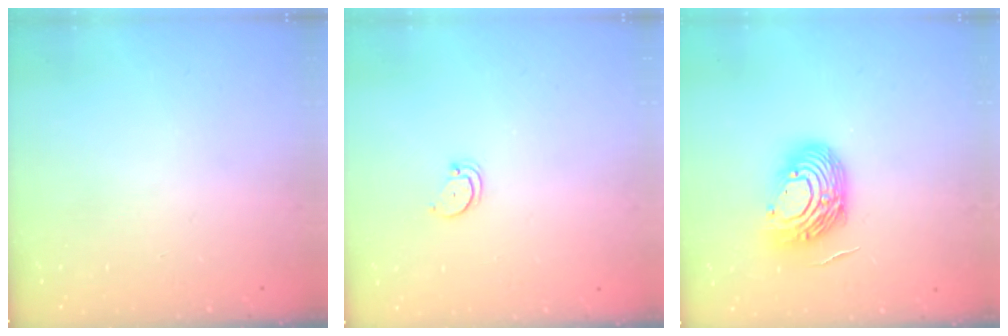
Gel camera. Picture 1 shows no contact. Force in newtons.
{"total": 2.7, "press": 2.7, "slide": 0.2}
{"total": 13.3, "press": 13.1, "slide": 2.1}